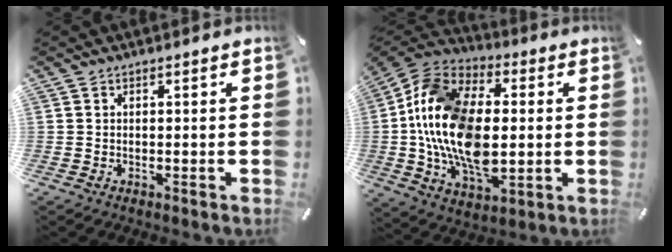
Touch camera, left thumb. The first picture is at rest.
{"total": 20.4, "force": [-1.2, 13.3, 15.4], "torque": [-0.344, 0.002, -0.027]}